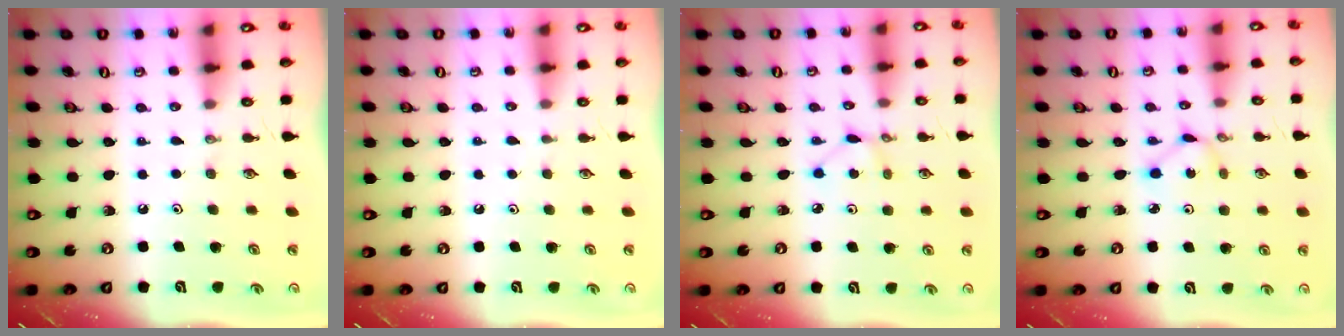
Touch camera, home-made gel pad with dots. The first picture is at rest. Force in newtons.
{"total": 1.3, "press": 1.2, "slide": 0.3}
{"total": 2.4, "press": 2.4, "slide": 0.2}
{"total": 1.6, "press": 1.6, "slide": 0.2}